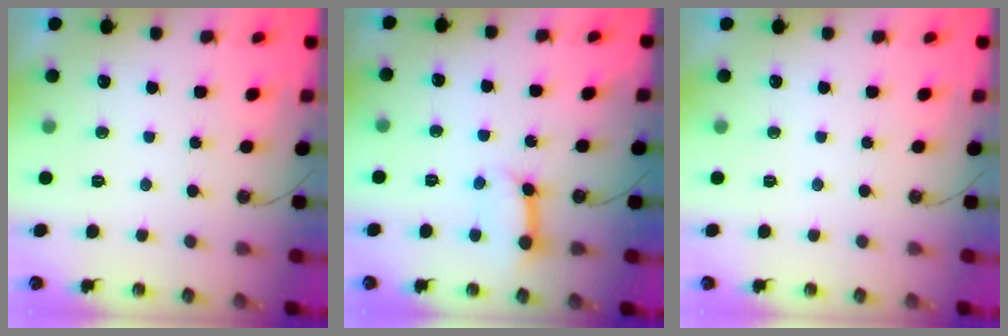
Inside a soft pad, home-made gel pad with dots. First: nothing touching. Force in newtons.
{"total": 9.7, "press": 9.6, "slide": 1.0}
{"total": 0.0}